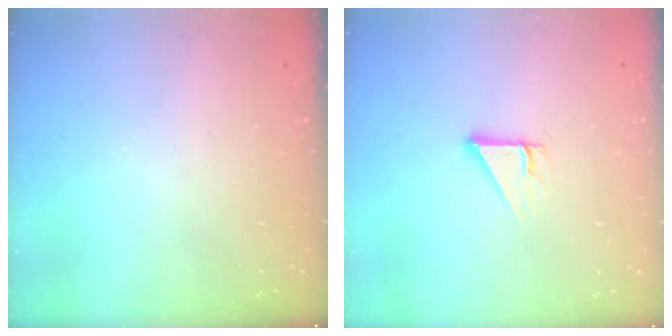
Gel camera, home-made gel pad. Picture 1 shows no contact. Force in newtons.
{"total": 2.5, "press": 2.5, "slide": 0.2}